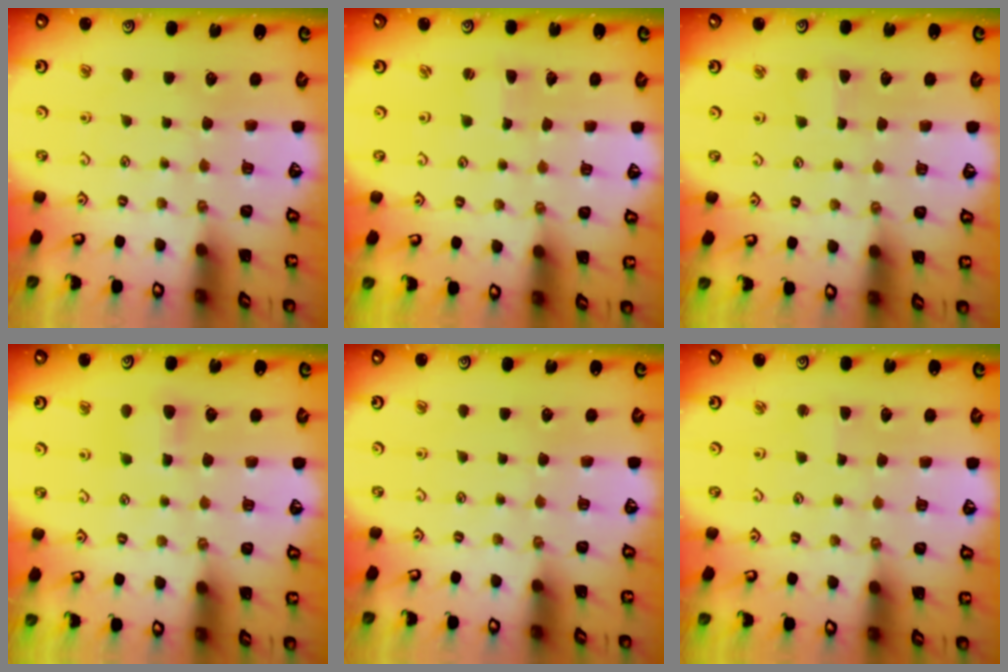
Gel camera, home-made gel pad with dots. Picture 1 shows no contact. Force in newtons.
{"total": 1.7, "press": 1.7, "slide": 0.3}
{"total": 2.6, "press": 2.6, "slide": 0.2}
{"total": 5.3, "press": 5.2, "slide": 0.8}
{"total": 0.0}
{"total": 2.2, "press": 2.2, "slide": 0.3}